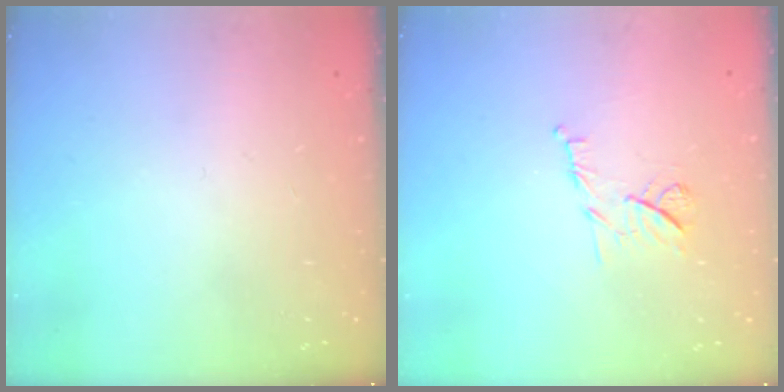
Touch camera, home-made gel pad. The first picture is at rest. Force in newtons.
{"total": 7.1, "press": 7.0, "slide": 1.0}